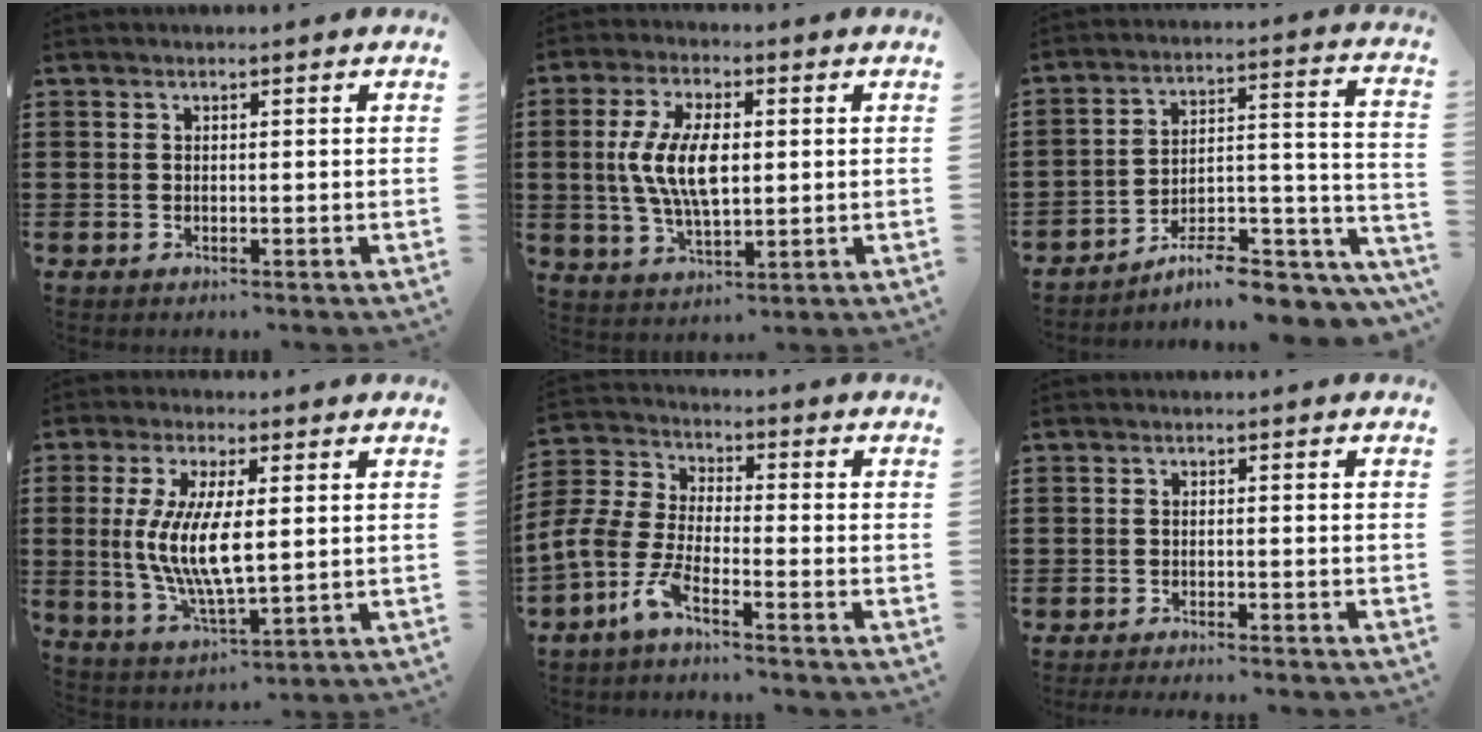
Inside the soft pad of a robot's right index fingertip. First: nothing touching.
{"total": 9.6, "force": [0.5, 4.3, 8.6], "torque": [-0.186, 0.002, 0.003]}
{"total": 8.7, "force": [-7.0, 2.5, 4.4], "torque": [-0.056, 0.015, -0.128]}
{"total": 9.1, "force": [0.7, 3.0, 8.5], "torque": [-0.182, -0.003, 0.009]}
{"total": 7.4, "force": [-5.3, 2.2, 4.6], "torque": [-0.141, -0.019, -0.114]}
{"total": 1.7, "force": [-1.6, -0.4, 0.3], "torque": [-0.005, 0.000, -0.031]}